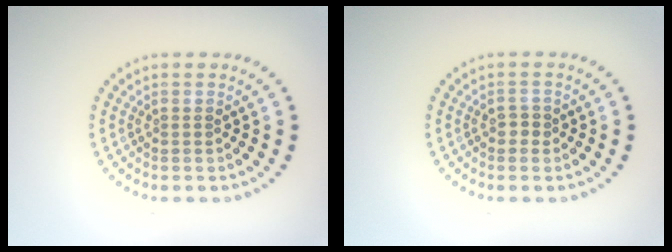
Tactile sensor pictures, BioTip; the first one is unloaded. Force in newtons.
{"total": 1.1, "press": 1.0, "slide": 0.4}